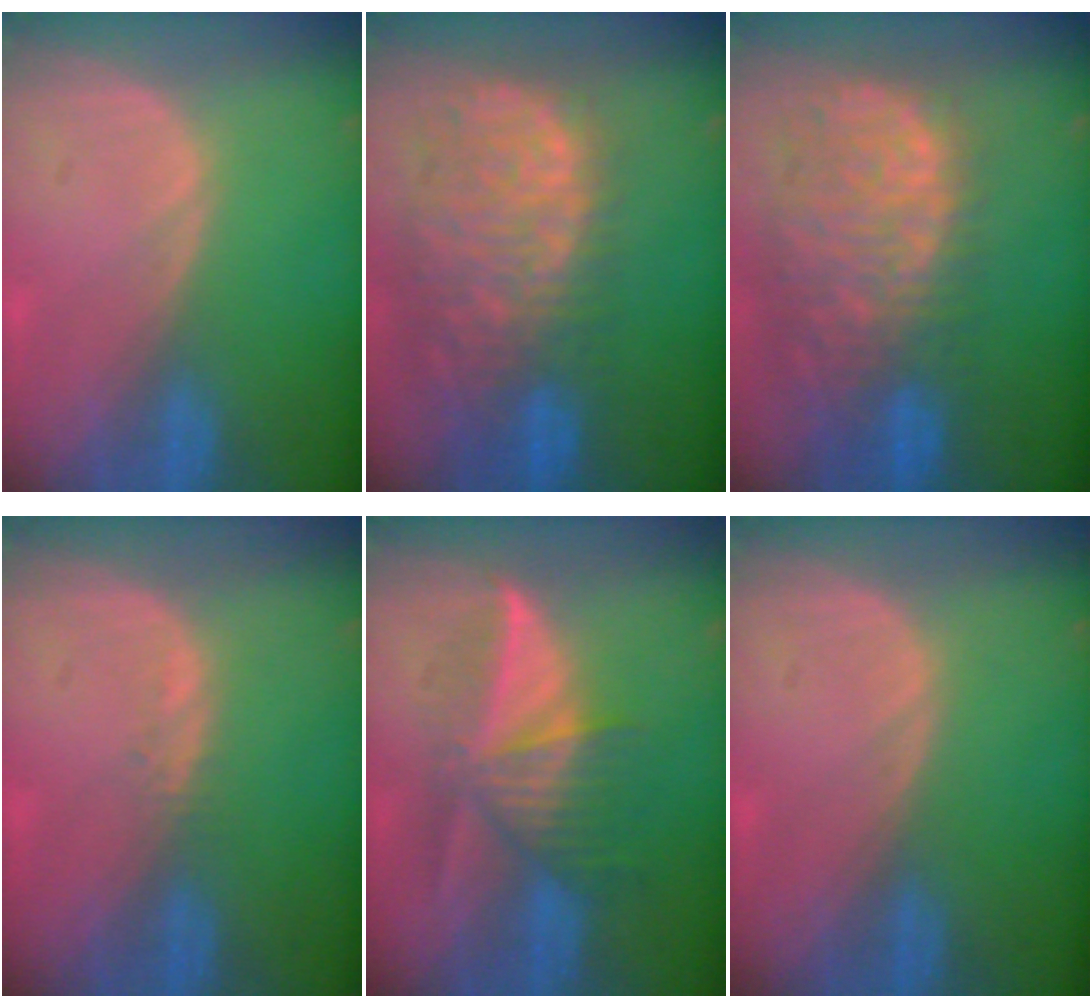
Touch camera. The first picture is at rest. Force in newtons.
{"total": 13.3, "press": 11.1, "slide": 7.4}
{"total": 13.3, "press": 11.1, "slide": 7.4}
{"total": 0.9, "press": 0.8, "slide": 0.4}
{"total": 6.8, "press": 6.8, "slide": 0.4}
{"total": 0.0}